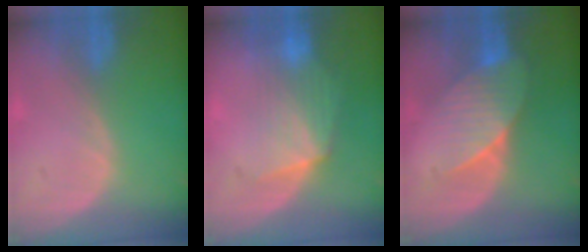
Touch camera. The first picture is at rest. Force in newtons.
{"total": 7.1, "press": 6.8, "slide": 2.3}
{"total": 7.3, "press": 6.9, "slide": 2.5}